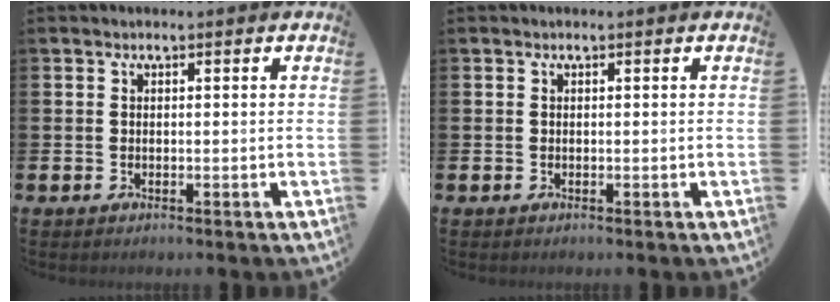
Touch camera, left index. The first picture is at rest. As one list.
[{"total": 0.0}]